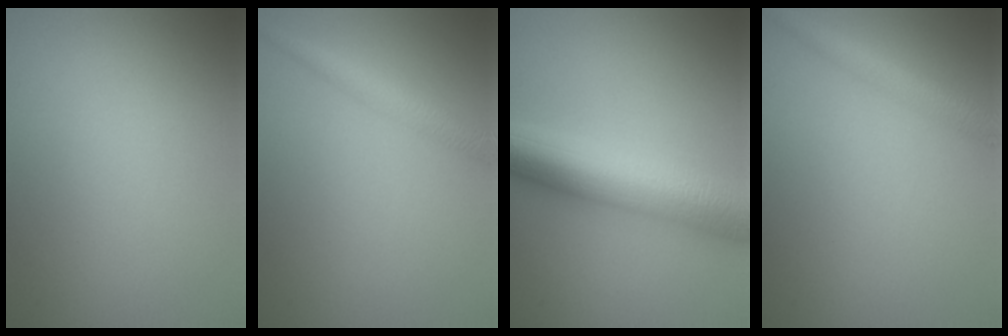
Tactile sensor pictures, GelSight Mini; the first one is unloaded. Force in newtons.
{"total": 2.2, "press": 2.2, "slide": 0.1}
{"total": 10.1, "press": 10.1, "slide": 0.2}
{"total": 2.9, "press": 2.9, "slide": 0.0}